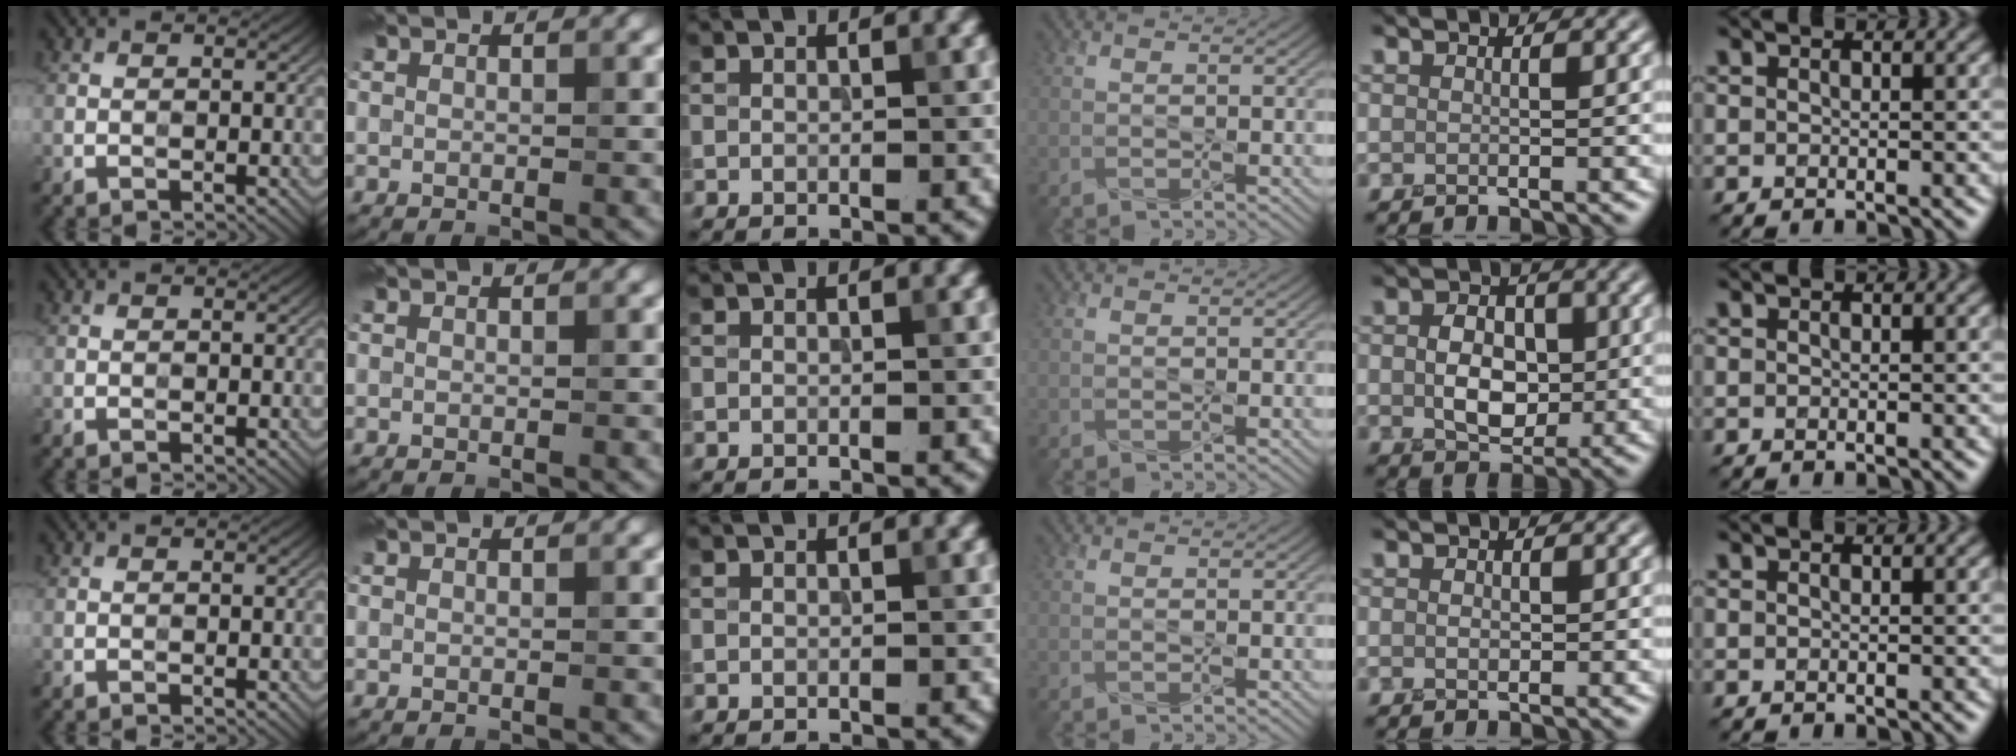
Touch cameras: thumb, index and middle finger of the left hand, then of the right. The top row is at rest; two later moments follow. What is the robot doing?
{"motion": "press", "object": "joystick"}